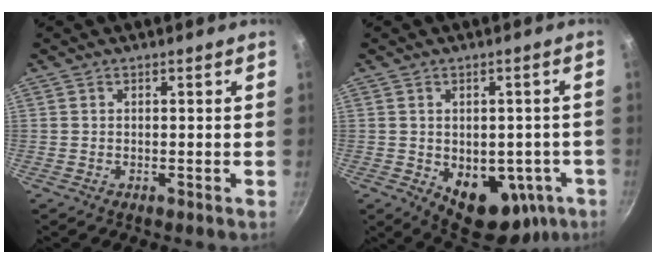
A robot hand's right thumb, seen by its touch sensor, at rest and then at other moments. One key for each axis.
{"total": 14.7, "fx": -4.1, "fy": 9.6, "fz": 10.4, "tx": -0.084, "ty": -0.001, "tz": -0.033}